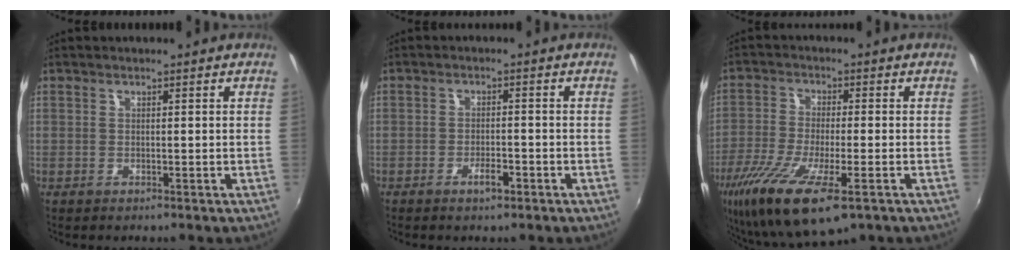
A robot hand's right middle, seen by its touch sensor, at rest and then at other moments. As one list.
[{"total": 2.7, "force": [-1.8, 0.8, 1.9], "torque": [-0.038, 0.001, -0.029]}, {"total": 17.6, "force": [-9.4, 5.0, 14.0], "torque": [-0.289, -0.065, -0.169]}]